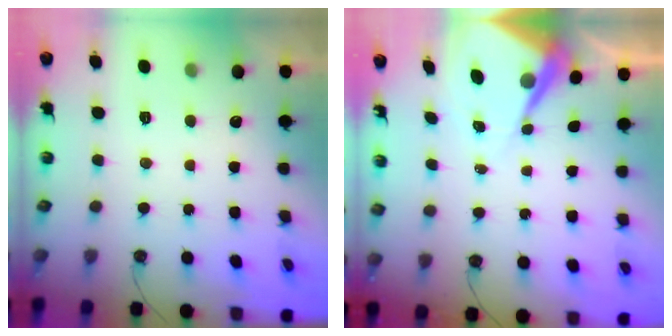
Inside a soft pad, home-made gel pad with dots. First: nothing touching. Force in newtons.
{"total": 8.7, "press": 8.6, "slide": 0.9}